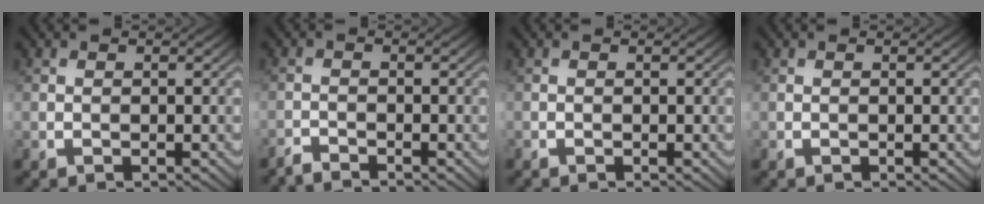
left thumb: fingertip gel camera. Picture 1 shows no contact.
{"total": 1.7, "force": [-1.7, 0.1, 0.4], "torque": [-0.008, -0.005, -0.038]}
{"total": 0.0}
{"total": 0.0}